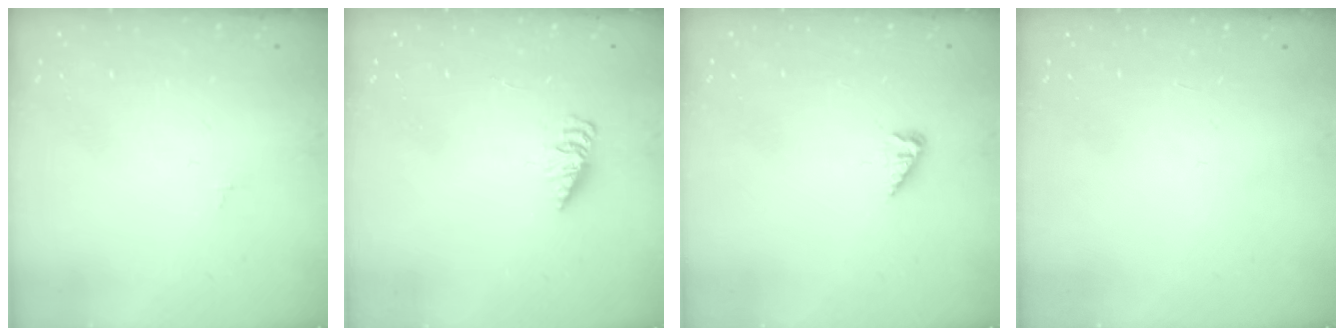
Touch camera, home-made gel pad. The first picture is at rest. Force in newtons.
{"total": 3.0, "press": 3.0, "slide": 0.2}
{"total": 3.3, "press": 3.3, "slide": 0.5}
{"total": 0.0}